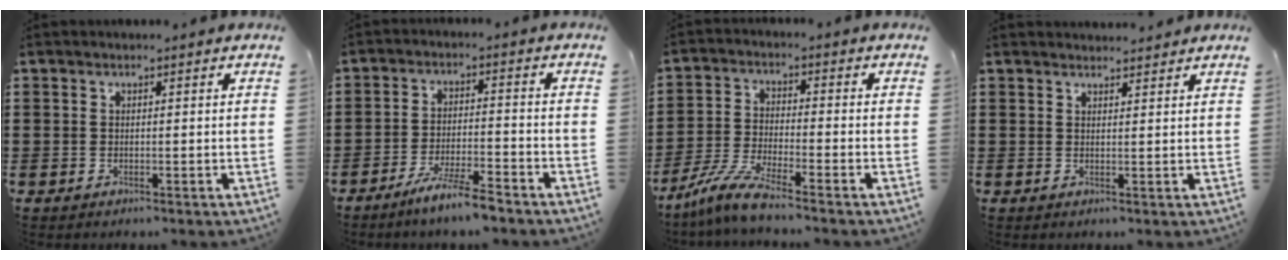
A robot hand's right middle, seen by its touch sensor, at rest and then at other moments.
{"total": 5.9, "force": [-5.0, -0.2, 3.1], "torque": [-0.062, -0.012, -0.093]}
{"total": 6.3, "force": [-5.3, 0.1, 3.5], "torque": [-0.090, -0.018, -0.107]}
{"total": 1.8, "force": [1.7, 0.2, 0.1], "torque": [0.003, 0.000, 0.032]}